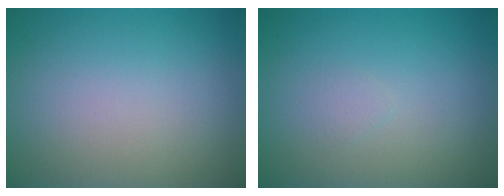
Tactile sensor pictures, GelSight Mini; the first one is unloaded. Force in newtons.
{"total": 0.6, "press": 0.6, "slide": 0.1}